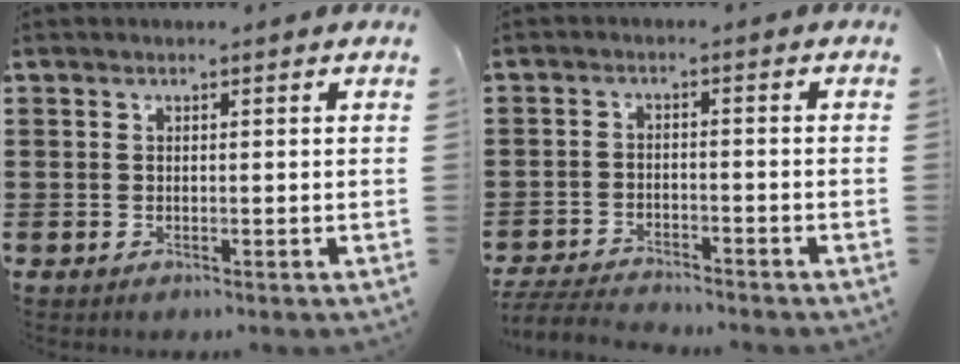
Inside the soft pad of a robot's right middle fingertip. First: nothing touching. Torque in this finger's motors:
{"motor_torque": [0.49, 0.14, 0.08, 0.06]}